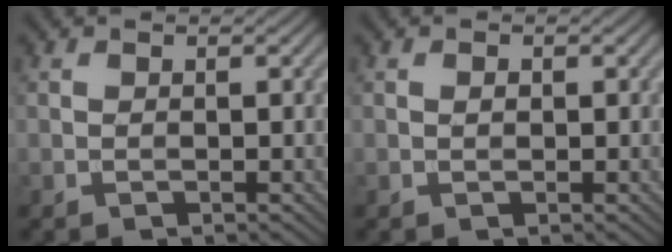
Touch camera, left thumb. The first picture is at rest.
{"total": 0.6, "force": [0.1, 0.4, 0.4], "torque": [-0.007, 0.000, 0.000]}